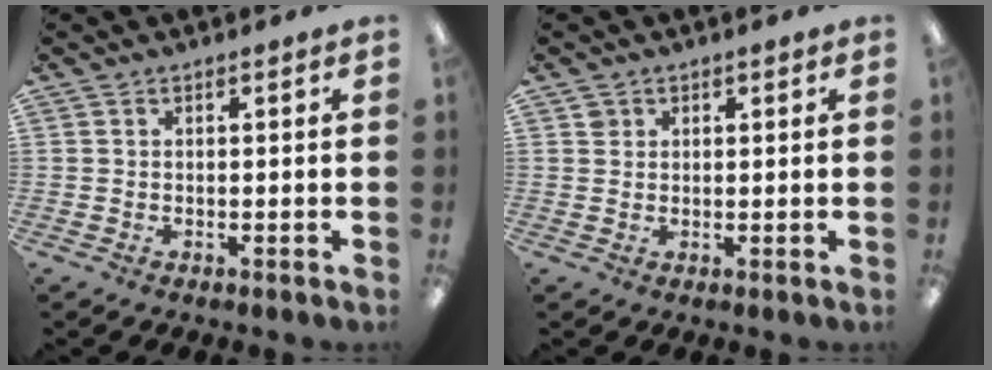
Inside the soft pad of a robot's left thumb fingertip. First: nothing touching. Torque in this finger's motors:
{"motor_torque": [0.11, 0.06, 0.12, -0.02, 0.00]}